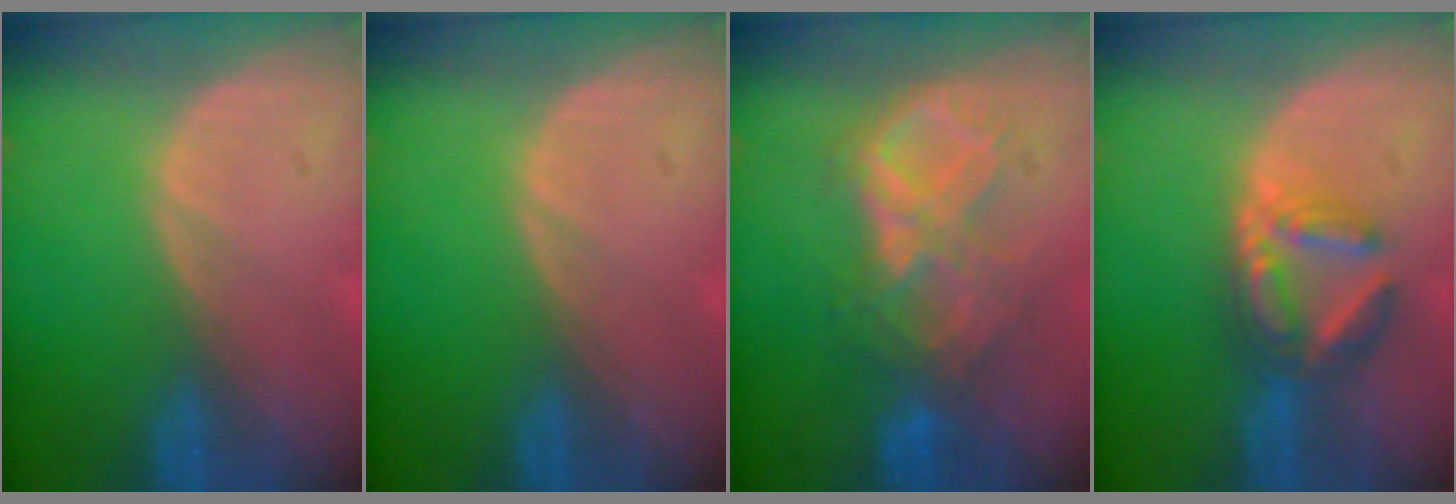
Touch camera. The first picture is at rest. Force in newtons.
{"total": 0.0}
{"total": 8.5, "press": 7.5, "slide": 3.9}
{"total": 6.5, "press": 5.9, "slide": 2.9}